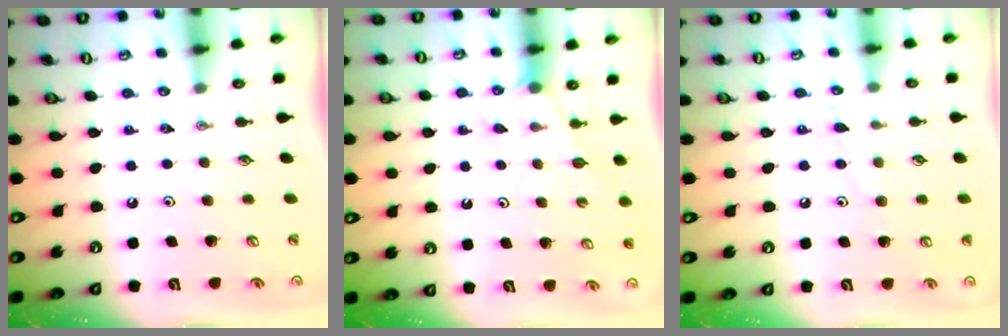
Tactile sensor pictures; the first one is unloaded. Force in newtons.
{"total": 2.5, "press": 2.5, "slide": 0.4}
{"total": 6.3, "press": 6.3, "slide": 0.7}